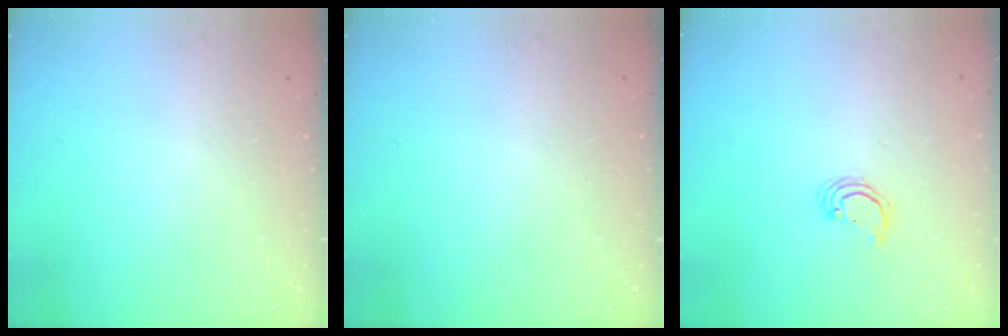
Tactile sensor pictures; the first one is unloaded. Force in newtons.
{"total": 0.0}
{"total": 2.2, "press": 2.2, "slide": 0.2}